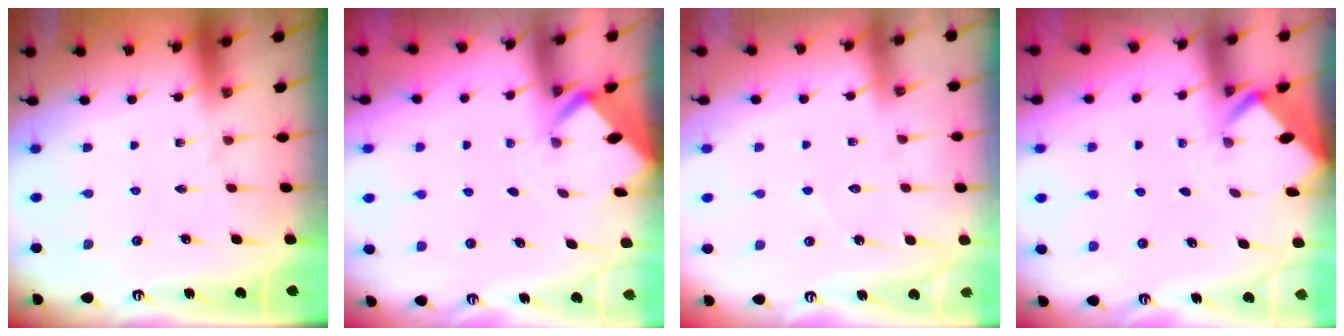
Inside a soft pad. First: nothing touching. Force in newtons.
{"total": 1.8, "press": 1.8, "slide": 0.1}
{"total": 5.8, "press": 5.8, "slide": 0.8}
{"total": 2.2, "press": 2.2, "slide": 0.2}